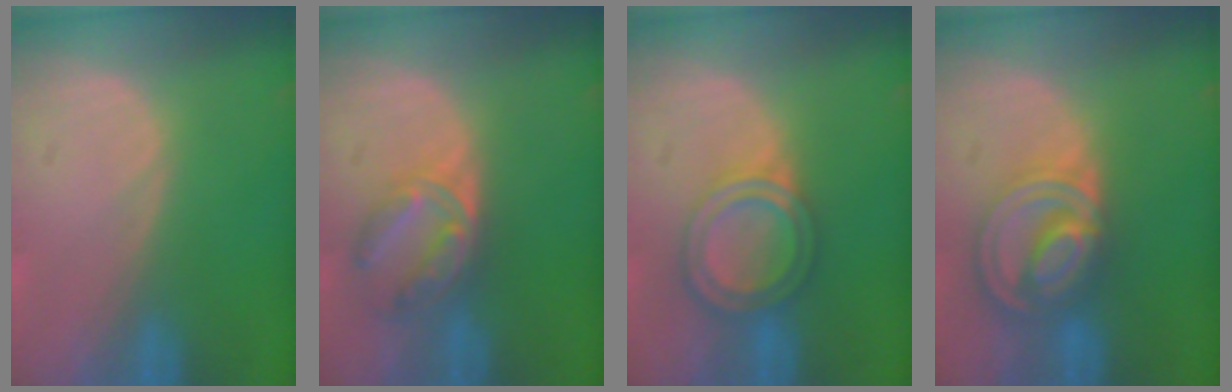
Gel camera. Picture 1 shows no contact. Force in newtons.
{"total": 6.0, "press": 5.6, "slide": 2.2}
{"total": 6.2, "press": 5.4, "slide": 3.0}
{"total": 8.8, "press": 7.4, "slide": 4.7}